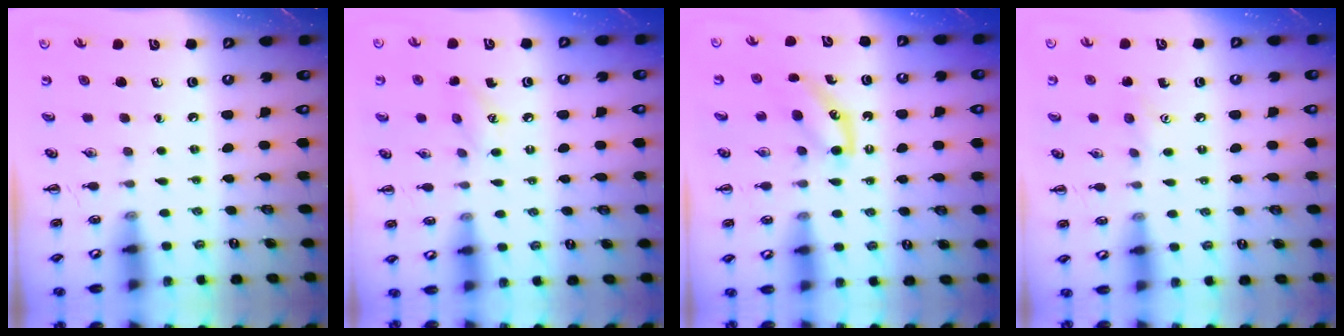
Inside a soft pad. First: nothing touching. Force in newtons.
{"total": 7.7, "press": 7.5, "slide": 2.0}
{"total": 4.9, "press": 4.7, "slide": 1.3}
{"total": 6.5, "press": 6.3, "slide": 1.7}